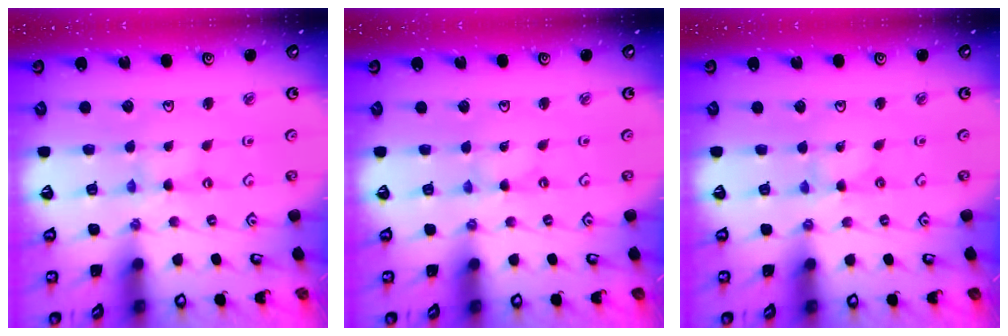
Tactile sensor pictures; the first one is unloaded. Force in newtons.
{"total": 0.0}
{"total": 0.0}